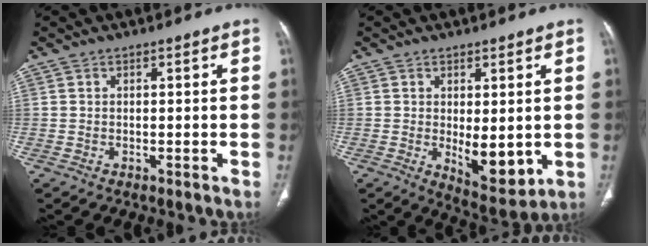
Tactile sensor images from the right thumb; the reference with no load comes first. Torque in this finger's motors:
{"motor_torque": [0.58, 1.84, -0.09, 0.06, 0.27]}